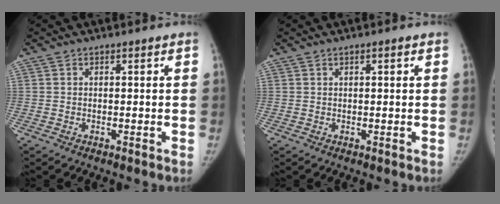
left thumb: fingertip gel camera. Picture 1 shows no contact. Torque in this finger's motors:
{"motor_torque": [-0.16, -0.02, -0.27, 0.08, -0.08]}